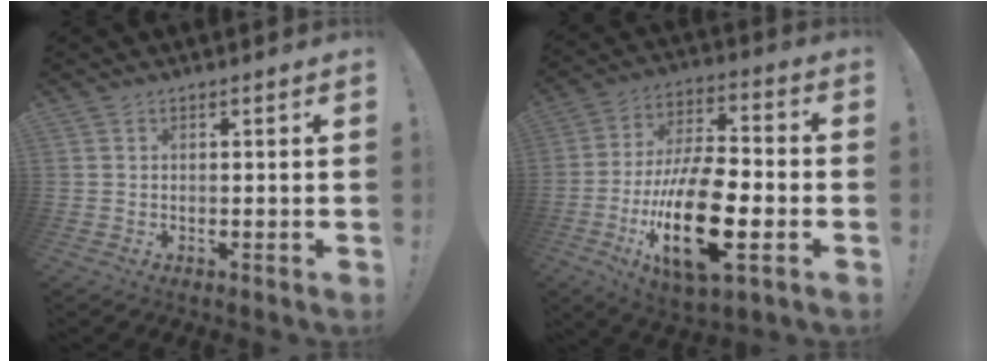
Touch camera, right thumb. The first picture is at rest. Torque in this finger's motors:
{"motor_torque": [2.56, 2.44, 1.78, -0.99, 0.76]}